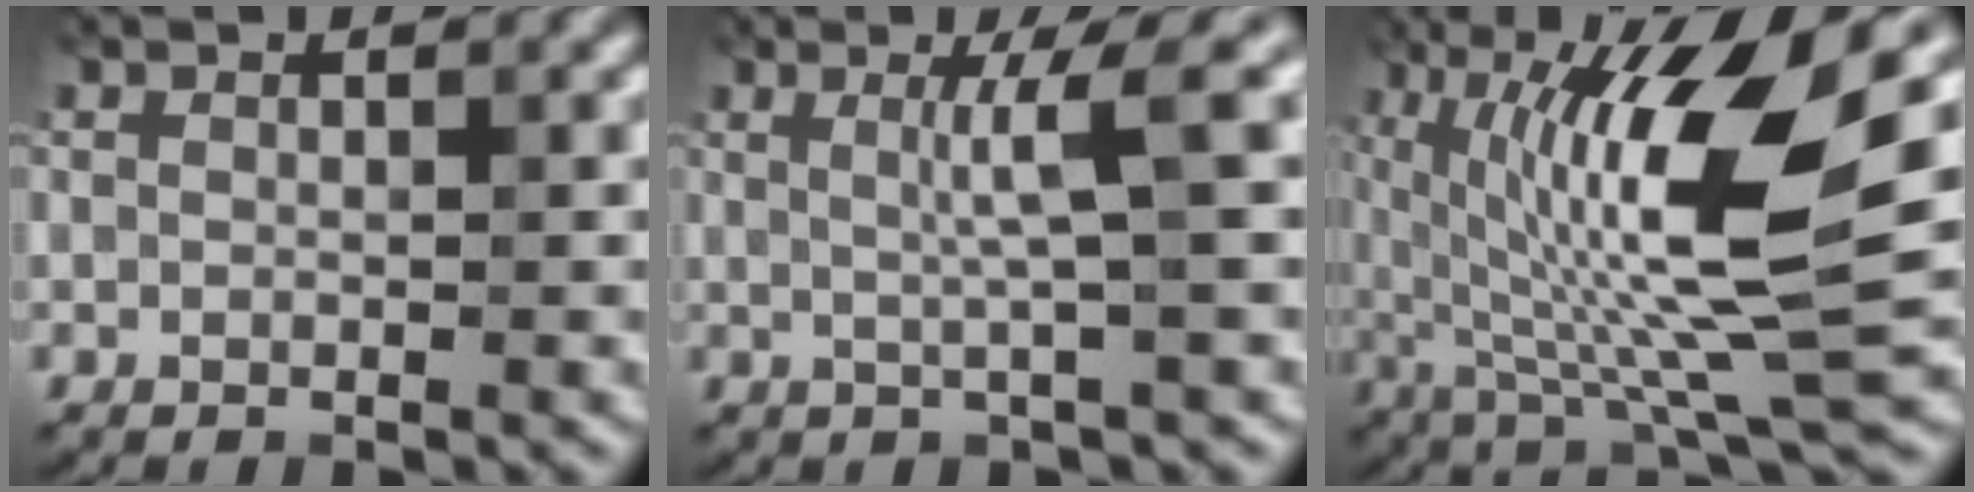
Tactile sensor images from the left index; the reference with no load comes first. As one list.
[{"total": 3.9, "force": [0.8, 0.1, 3.8], "torque": [-0.066, 0.010, 0.013]}, {"total": 12.9, "force": [1.8, 2.8, 12.5], "torque": [-0.214, -0.001, 0.035]}]